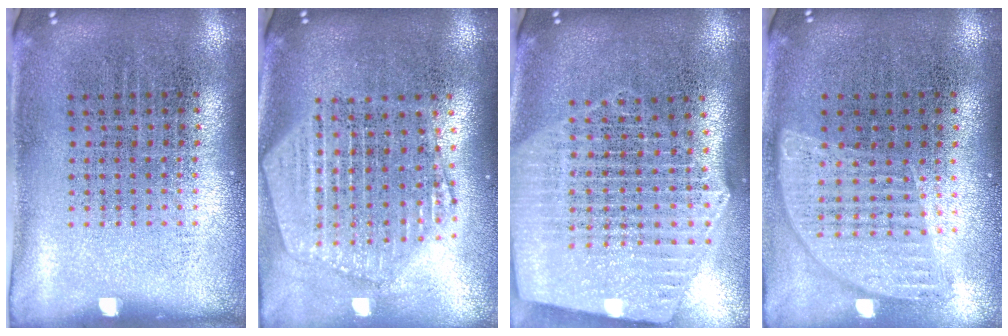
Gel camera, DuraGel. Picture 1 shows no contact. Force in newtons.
{"total": 2.3, "press": 2.0, "slide": 1.1}
{"total": 2.8, "press": 2.4, "slide": 1.4}
{"total": 0.9, "press": 0.9, "slide": 0.0}